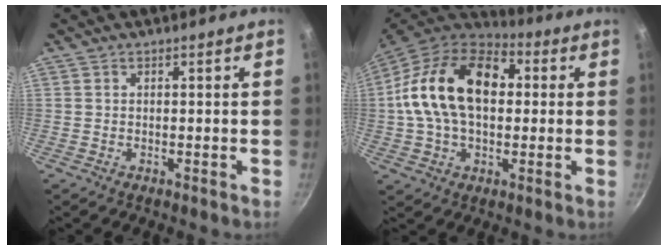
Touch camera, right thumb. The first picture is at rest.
{"total": 21.2, "force": [2.5, 13.6, 16.0], "torque": [-0.261, 0.032, 0.025]}